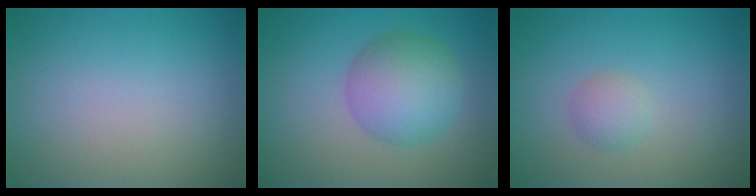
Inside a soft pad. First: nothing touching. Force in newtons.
{"total": 5.5, "press": 5.5, "slide": 0.1}
{"total": 1.5, "press": 1.4, "slide": 0.1}